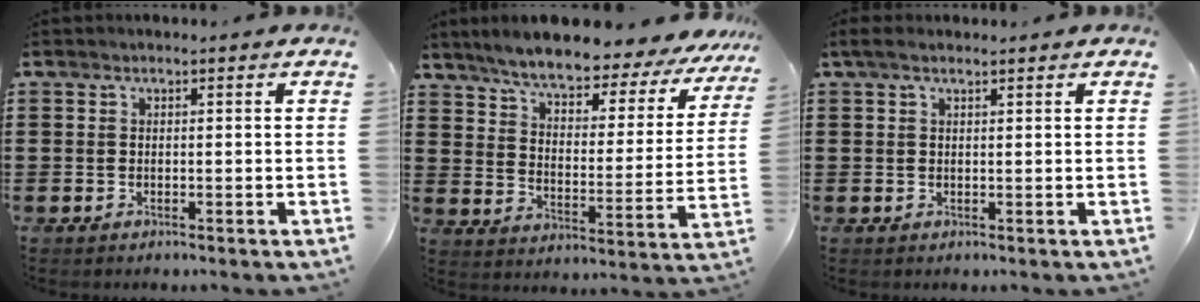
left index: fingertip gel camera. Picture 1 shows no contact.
{"total": 6.7, "force": [6.2, 0.5, 2.4], "torque": [-0.068, -0.042, 0.100]}
{"total": 1.5, "force": [0.9, 0.3, 1.1], "torque": [-0.023, 0.001, 0.017]}